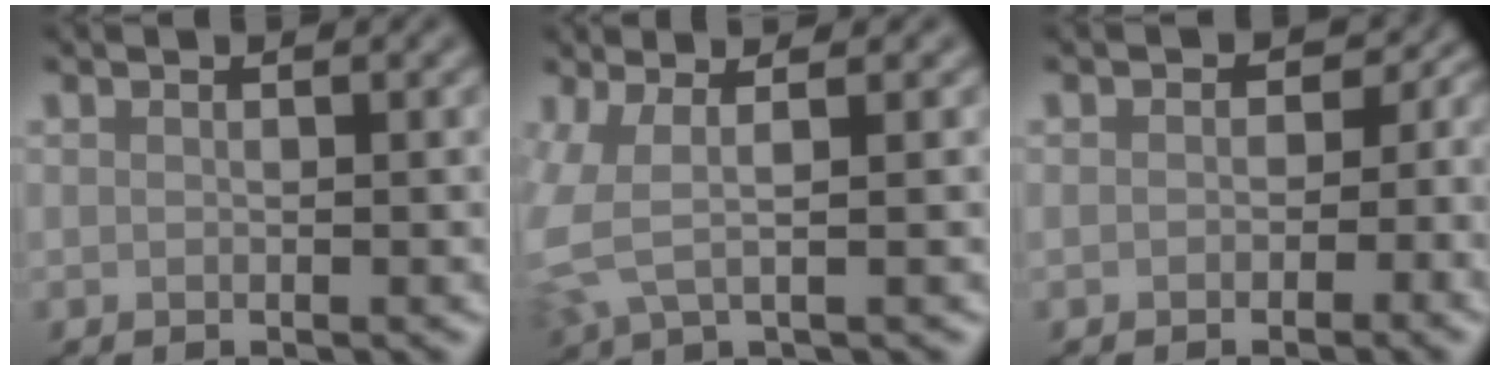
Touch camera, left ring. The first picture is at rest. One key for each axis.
{"total": 3.7, "fx": 0.2, "fy": 1.3, "fz": 3.4, "tx": -0.088, "ty": -0.001, "tz": -0.003}
{"total": 3.1, "fx": -0.2, "fy": 2.4, "fz": 1.9, "tx": -0.009, "ty": -0.003, "tz": -0.005}